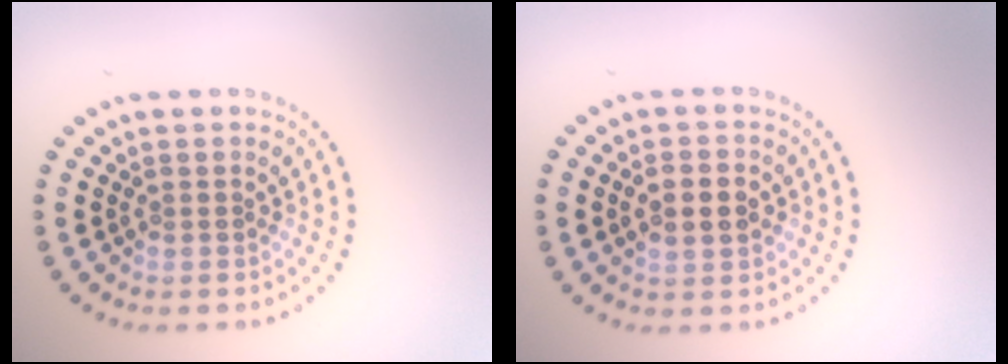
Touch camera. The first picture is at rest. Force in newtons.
{"total": 2.5, "press": 2.5, "slide": 0.1}